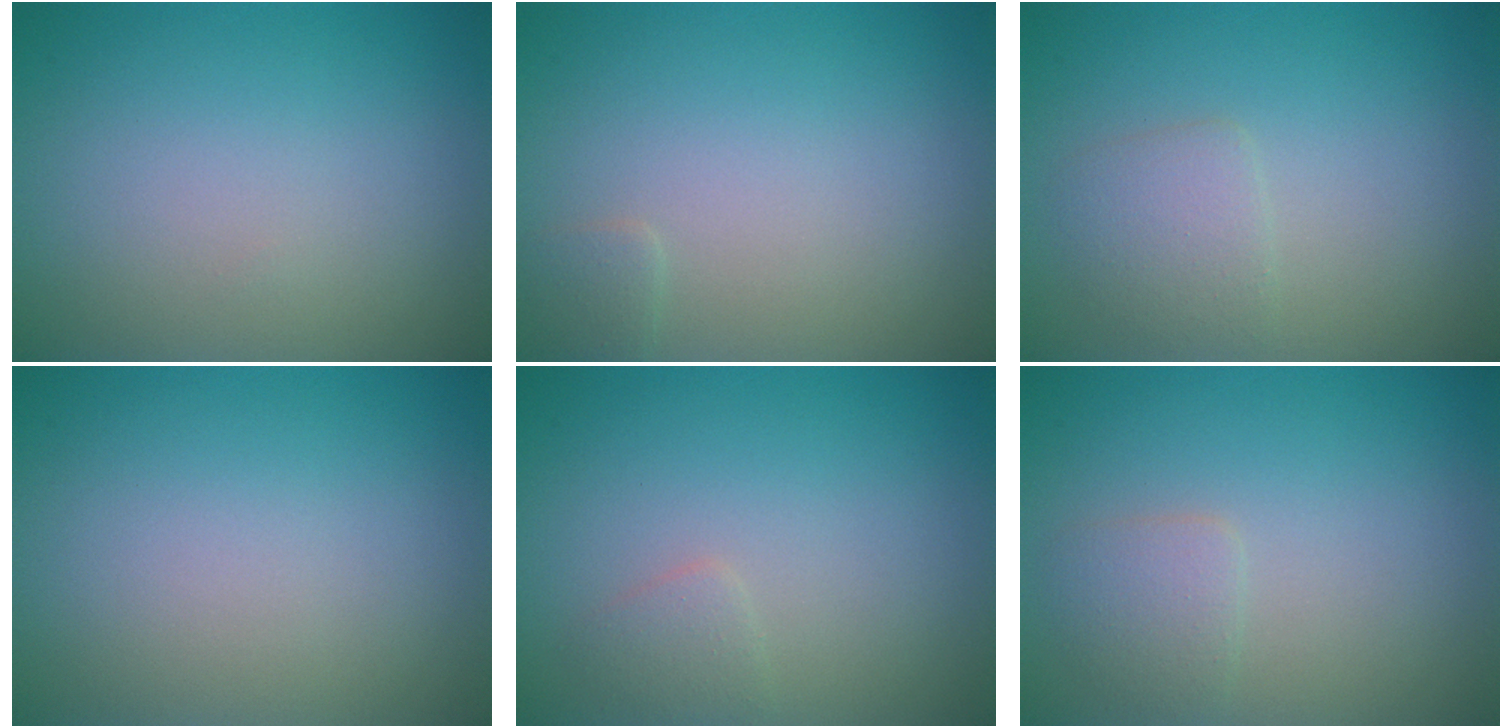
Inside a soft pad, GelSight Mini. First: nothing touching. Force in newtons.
{"total": 0.8, "press": 0.8, "slide": 0.1}
{"total": 1.9, "press": 1.9, "slide": 0.0}
{"total": 0.0}
{"total": 1.1, "press": 1.1, "slide": 0.1}
{"total": 1.6, "press": 1.6, "slide": 0.1}